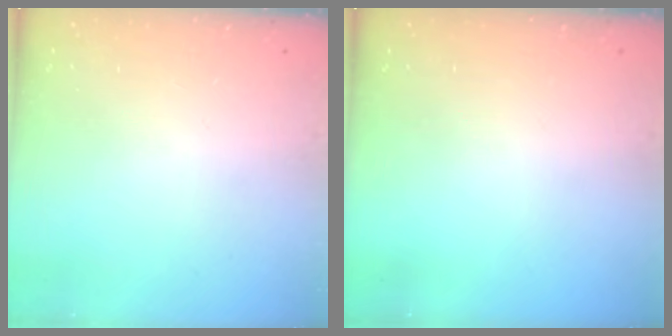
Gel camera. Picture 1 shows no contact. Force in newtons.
{"total": 0.0}